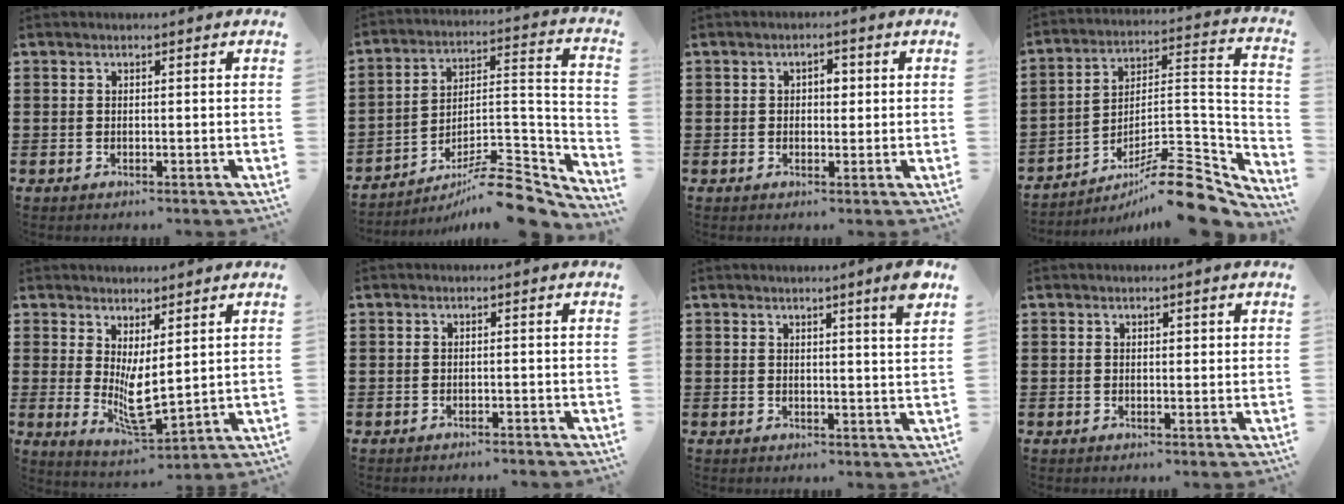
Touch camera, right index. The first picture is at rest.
{"total": 11.2, "force": [-9.1, 2.6, 6.0], "torque": [-0.079, 0.034, -0.169]}
{"total": 2.0, "force": [0.2, 1.2, 1.6], "torque": [-0.024, 0.005, 0.001]}
{"total": 13.3, "force": [-9.9, 3.3, 8.2], "torque": [-0.103, 0.041, -0.178]}
{"total": 5.2, "force": [1.1, 1.6, 4.8], "torque": [-0.089, -0.015, 0.019]}
{"total": 1.0, "force": [-1.0, 0.0, 0.1], "torque": [-0.005, 0.001, -0.022]}
{"total": 3.8, "force": [2.7, -0.6, 2.6], "torque": [-0.040, -0.010, 0.042]}
{"total": 0.5, "force": [0.2, 0.4, 0.3], "torque": [-0.005, 0.004, 0.004]}